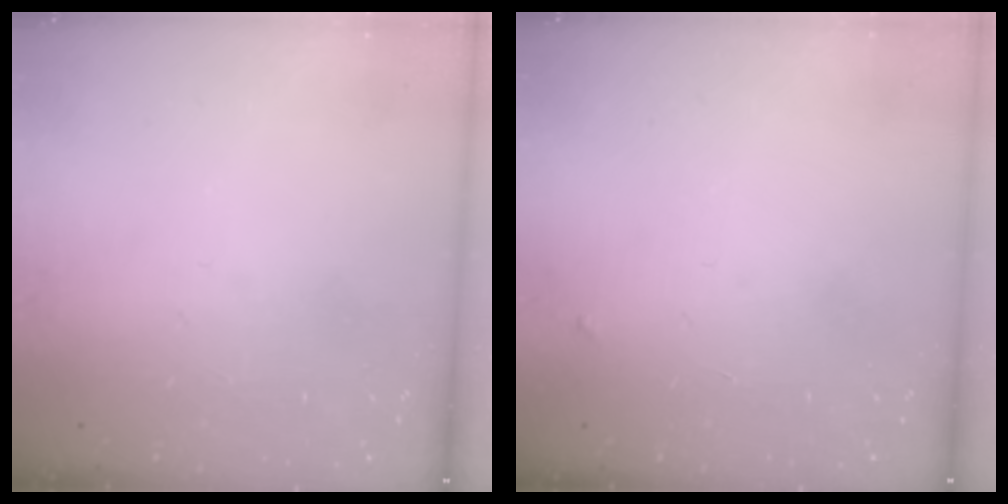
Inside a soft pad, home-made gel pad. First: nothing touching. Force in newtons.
{"total": 2.5, "press": 2.4, "slide": 0.4}